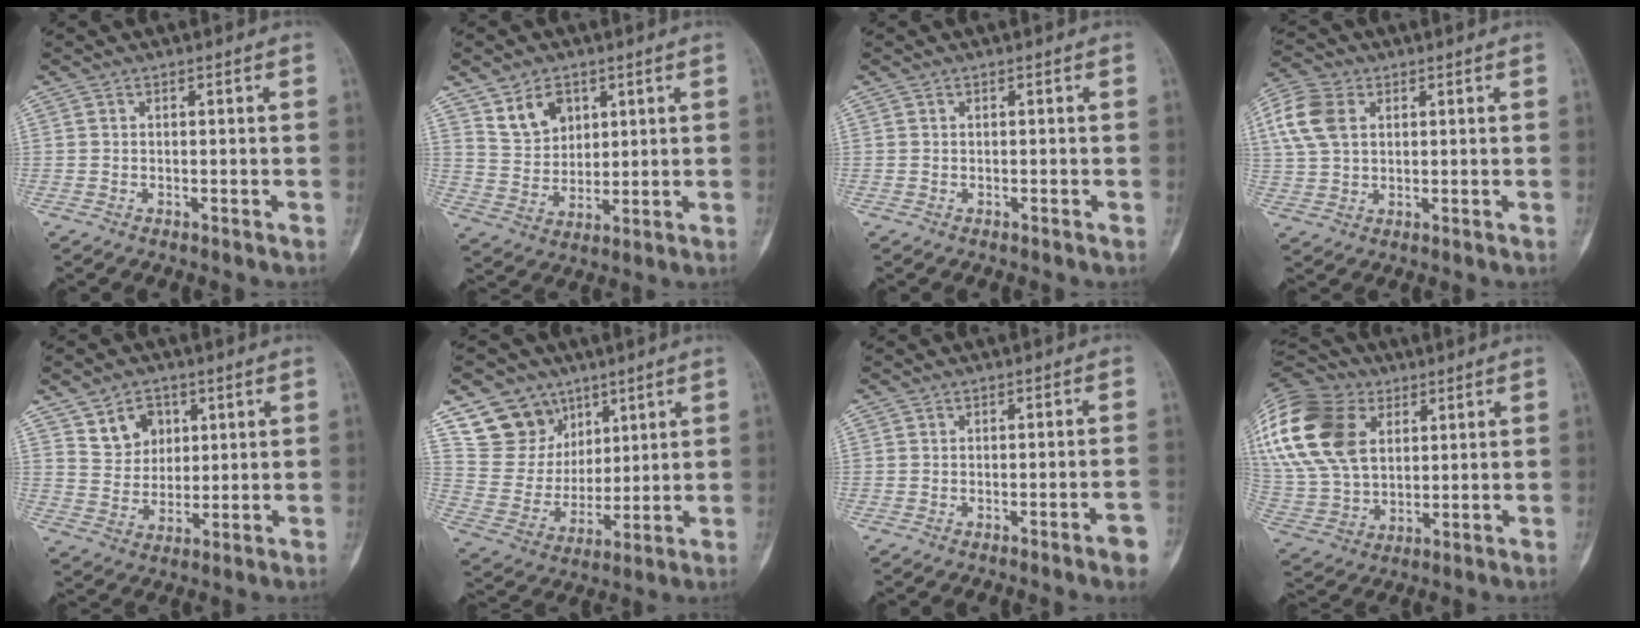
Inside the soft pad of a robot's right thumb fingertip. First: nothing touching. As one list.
[{"total": 7.9, "force": [4.3, 5.5, 3.7], "torque": [-0.044, -0.027, 0.089]}, {"total": 0.0}, {"total": 8.9, "force": [2.6, 6.1, 5.9], "torque": [-0.130, 0.007, 0.050]}, {"total": 7.6, "force": [3.6, 6.0, 3.0], "torque": [-0.018, -0.020, 0.068]}, {"total": 13.2, "force": [7.9, 10.1, 3.0], "torque": [-0.021, -0.042, 0.164]}, {"total": 3.9, "force": [-2.2, 0.0, 3.2], "torque": [-0.044, 0.013, -0.029]}, {"total": 27.0, "force": [9.2, 18.7, 17.1], "torque": [-0.393, 0.031, 0.181]}]